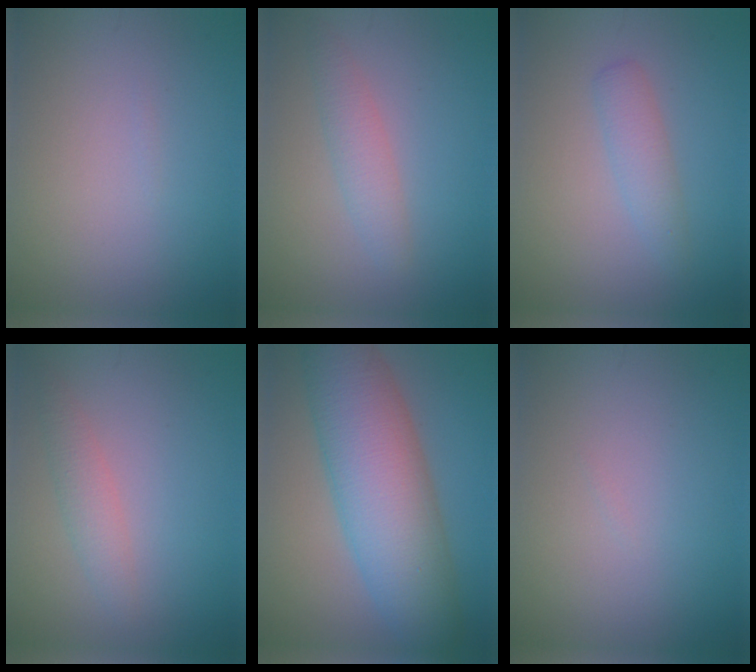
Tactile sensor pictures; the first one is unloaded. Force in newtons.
{"total": 2.2, "press": 2.2, "slide": 0.1}
{"total": 2.0, "press": 2.0, "slide": 0.1}
{"total": 2.0, "press": 2.0, "slide": 0.1}
{"total": 10.8, "press": 10.8, "slide": 0.3}
{"total": 0.0}